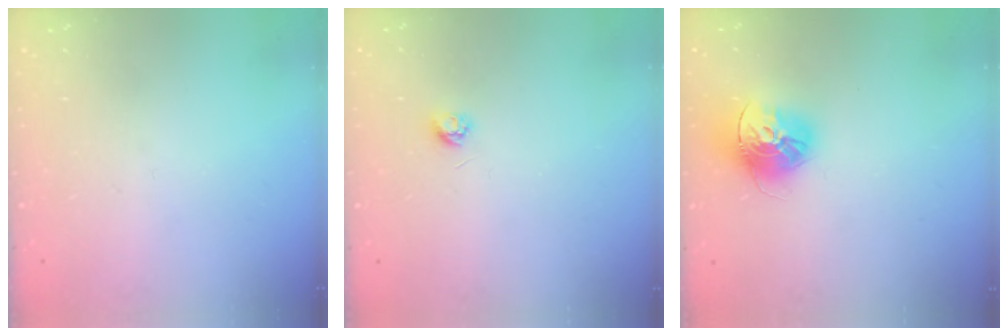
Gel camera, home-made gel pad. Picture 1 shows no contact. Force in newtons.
{"total": 3.7, "press": 3.7, "slide": 0.3}
{"total": 15.1, "press": 15.0, "slide": 1.5}